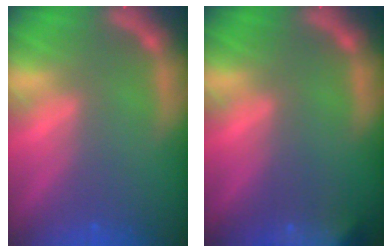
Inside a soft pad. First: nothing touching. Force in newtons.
{"total": 9.9}